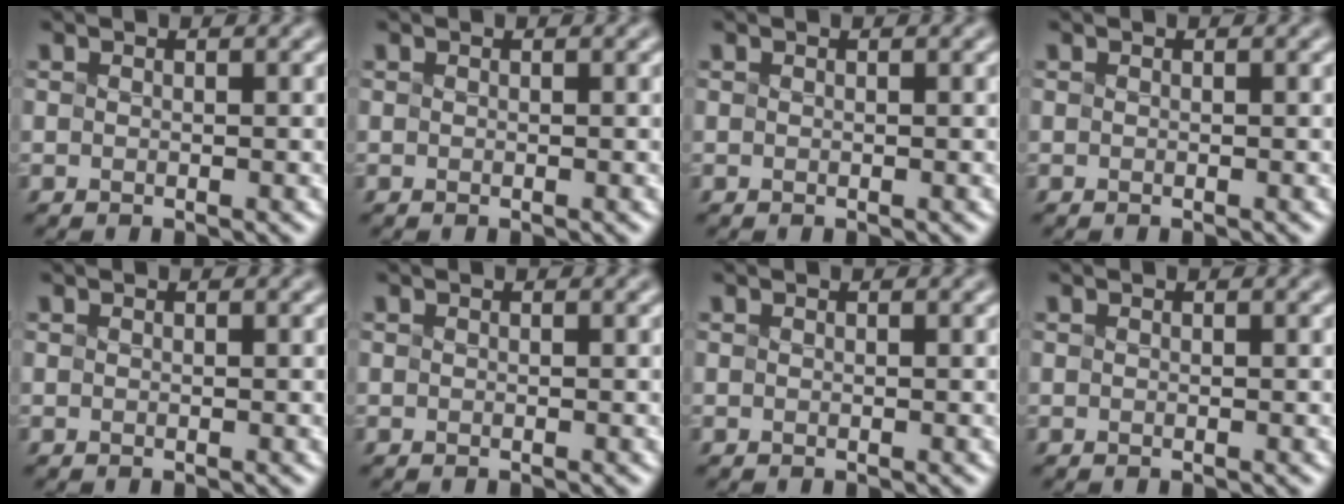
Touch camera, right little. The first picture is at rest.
{"total": 0.0}
{"total": 0.0}
{"total": 0.0}
{"total": 0.0}
{"total": 0.0}
{"total": 0.0}
{"total": 0.0}